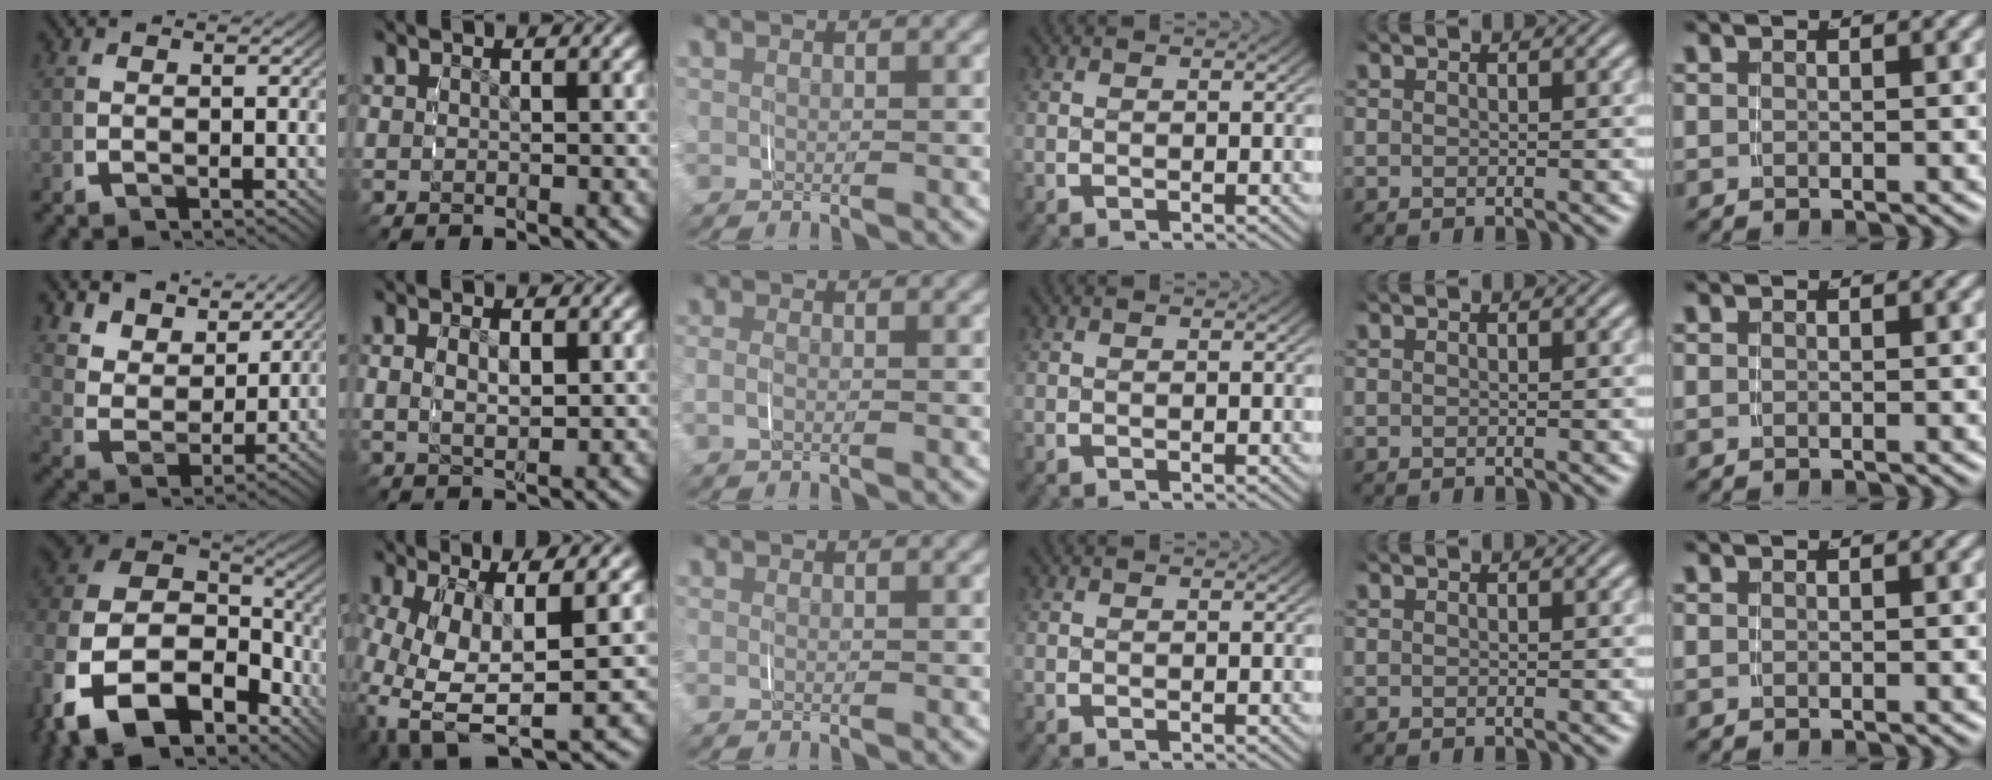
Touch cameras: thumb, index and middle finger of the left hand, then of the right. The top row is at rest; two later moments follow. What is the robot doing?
{"motion": "grasp_and_lifting", "object": "jacket"}